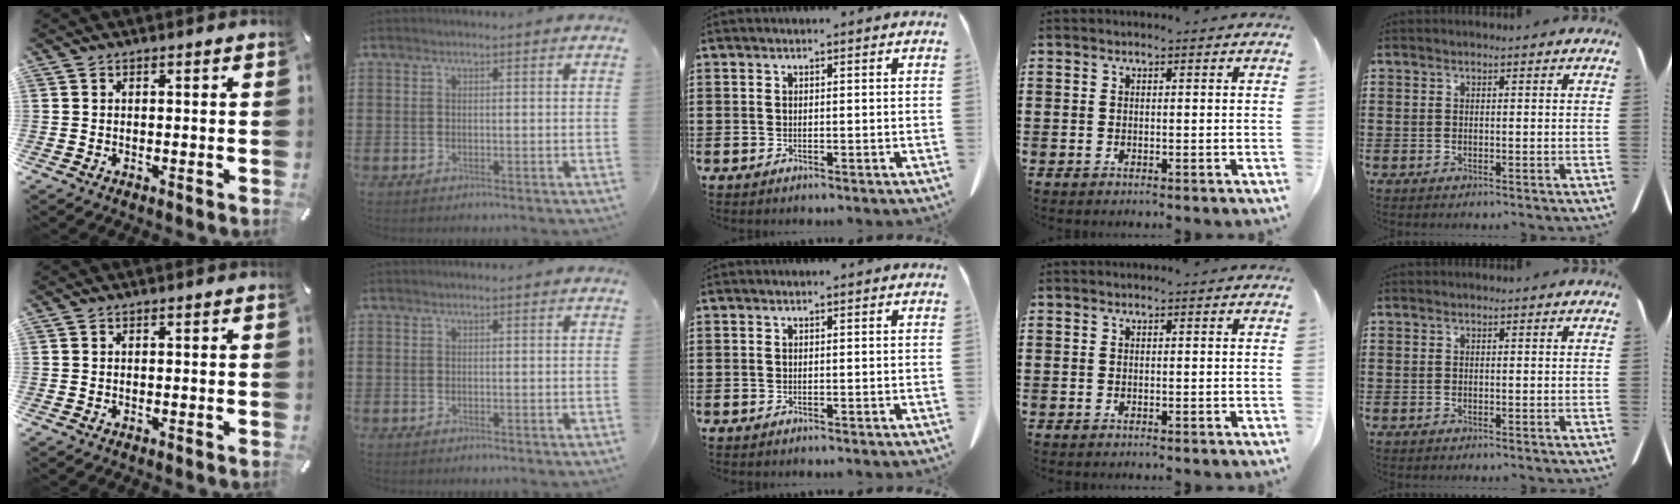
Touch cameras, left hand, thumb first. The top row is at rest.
{}